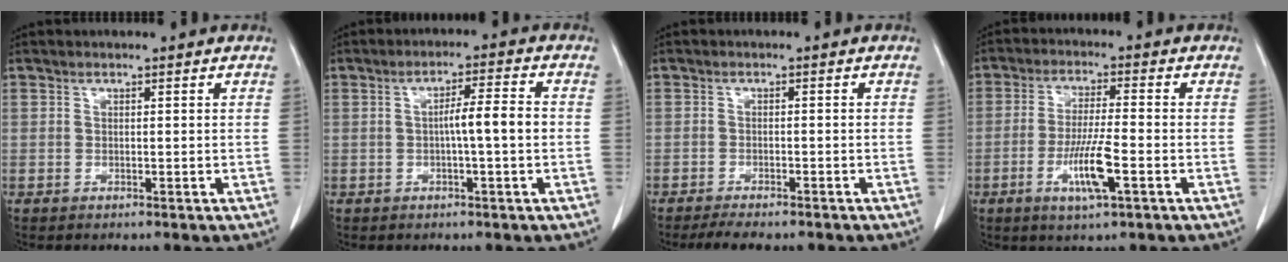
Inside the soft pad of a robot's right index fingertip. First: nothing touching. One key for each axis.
{"total": 5.0, "fx": -0.5, "fy": -0.2, "fz": 5.0, "tx": -0.082, "ty": 0.010, "tz": -0.007}
{"total": 5.6, "fx": -4.8, "fy": 0.9, "fz": 2.7, "tx": -0.036, "ty": -0.008, "tz": -0.068}
{"total": 7.8, "fx": -2.9, "fy": 0.4, "fz": 7.2, "tx": -0.140, "ty": -0.011, "tz": -0.053}